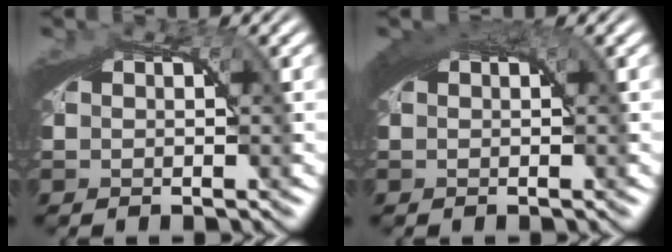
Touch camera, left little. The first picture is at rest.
{"total": 2.2, "force": [1.2, 0.5, 1.8], "torque": [-0.020, 0.011, 0.014]}